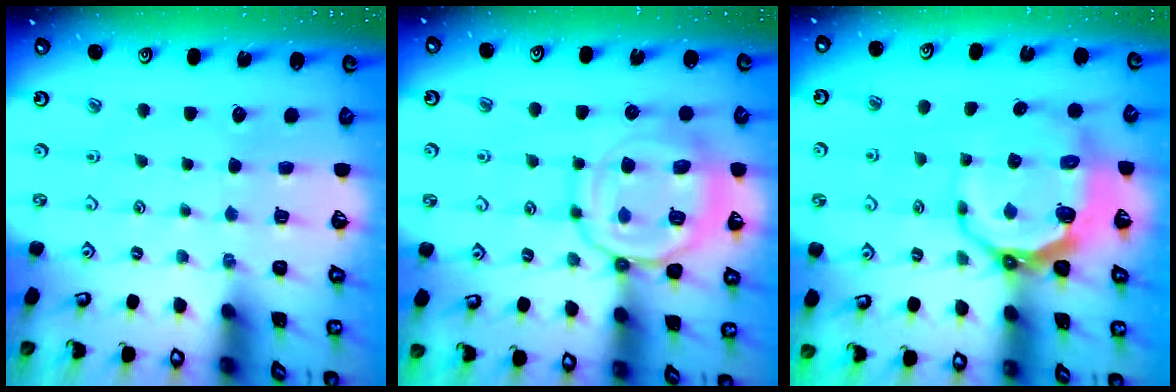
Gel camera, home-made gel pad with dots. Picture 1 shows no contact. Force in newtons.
{"total": 14.8, "press": 14.8, "slide": 1.2}
{"total": 8.7, "press": 7.7, "slide": 4.1}